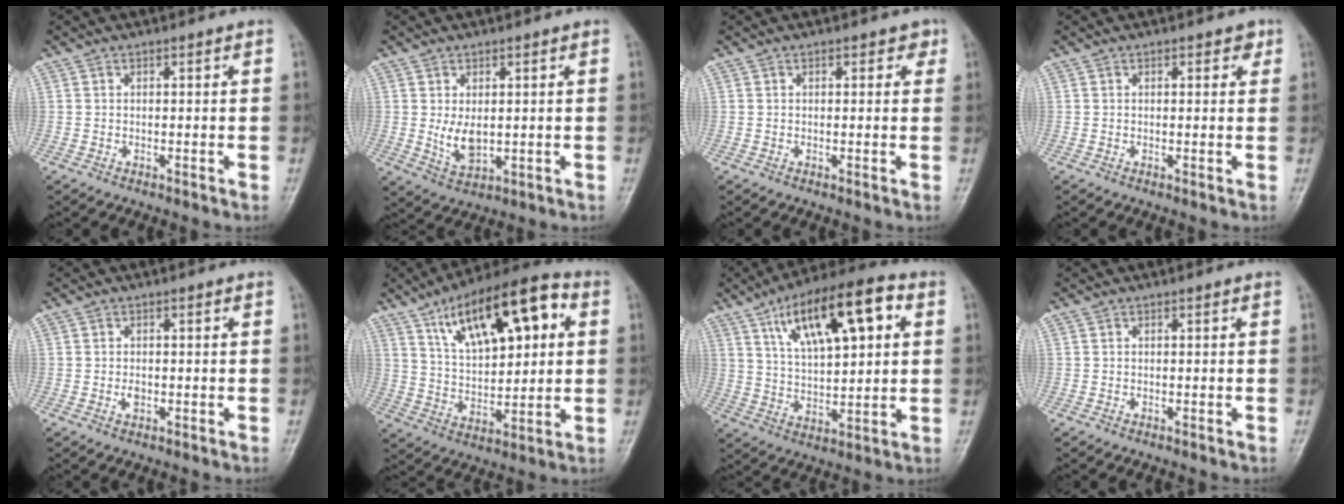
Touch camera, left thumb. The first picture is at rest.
{"total": 5.1, "force": [0.5, 3.0, 4.1], "torque": [-0.067, -0.015, 0.018]}
{"total": 1.9, "force": [0.9, 1.3, 1.1], "torque": [0.003, 0.001, 0.006]}
{"total": 2.0, "force": [1.0, 1.2, 1.3], "torque": [-0.003, -0.001, 0.009]}
{"total": 1.6, "force": [-0.3, 1.0, 1.1], "torque": [-0.017, 0.000, -0.004]}
{"total": 20.1, "force": [7.9, 8.7, 16.2], "torque": [-0.225, -0.005, 0.131]}
{"total": 18.6, "force": [7.4, 7.2, 15.4], "torque": [-0.226, -0.002, 0.123]}
{"total": 0.0}